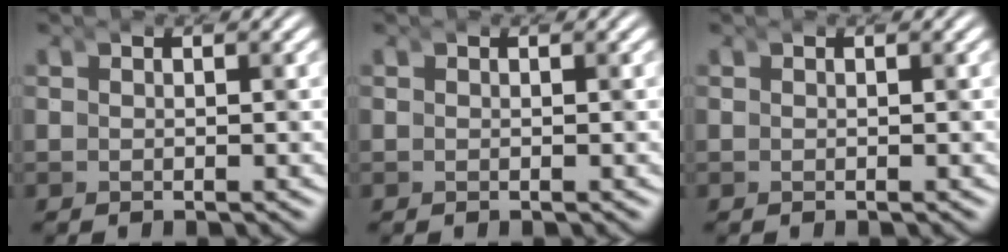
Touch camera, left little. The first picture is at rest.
{"total": 0.0}
{"total": 0.0}